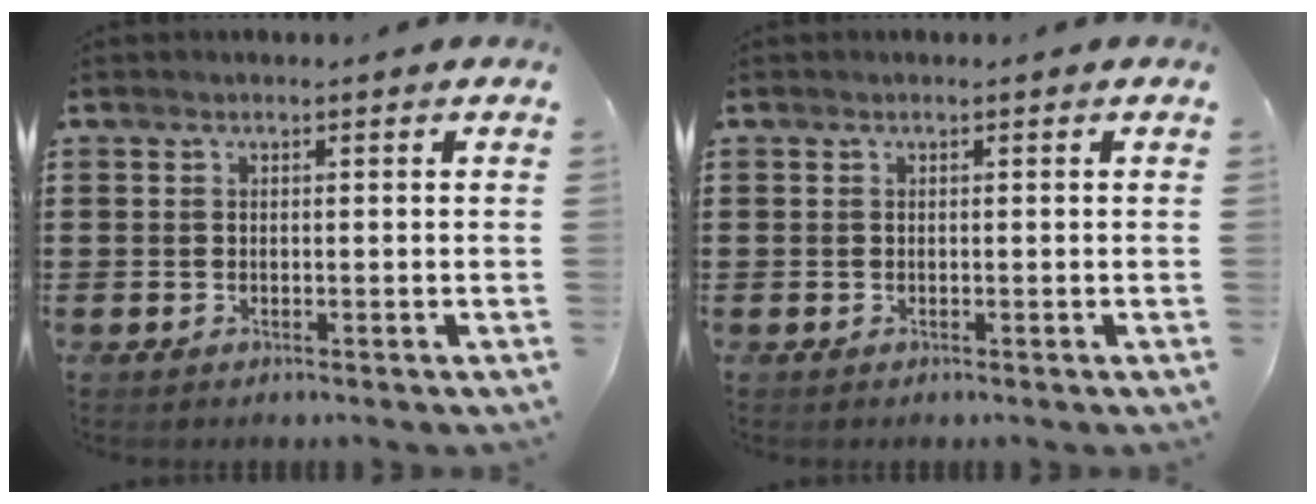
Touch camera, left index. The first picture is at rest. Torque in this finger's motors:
{"motor_torque": [0.00, 0.00, 0.00, -0.01]}